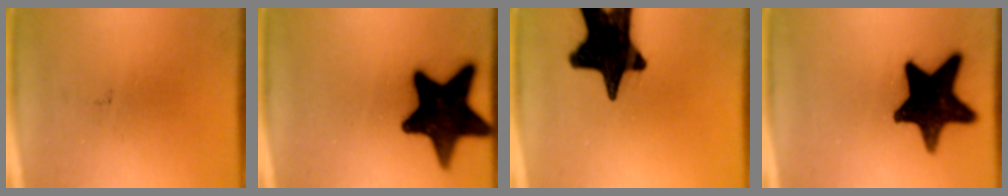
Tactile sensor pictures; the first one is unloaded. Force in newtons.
{"total": 19.1}
{"total": 19.9}
{"total": 17.6}